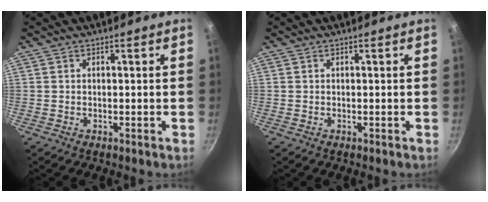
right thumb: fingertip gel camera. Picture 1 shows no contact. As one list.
[{"total": 0.0}]